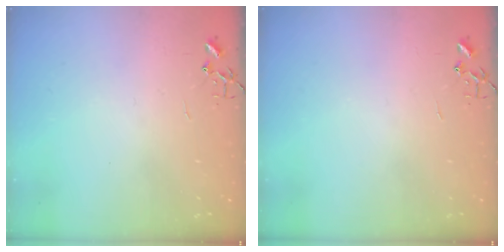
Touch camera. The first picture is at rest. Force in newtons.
{"total": 0.0}